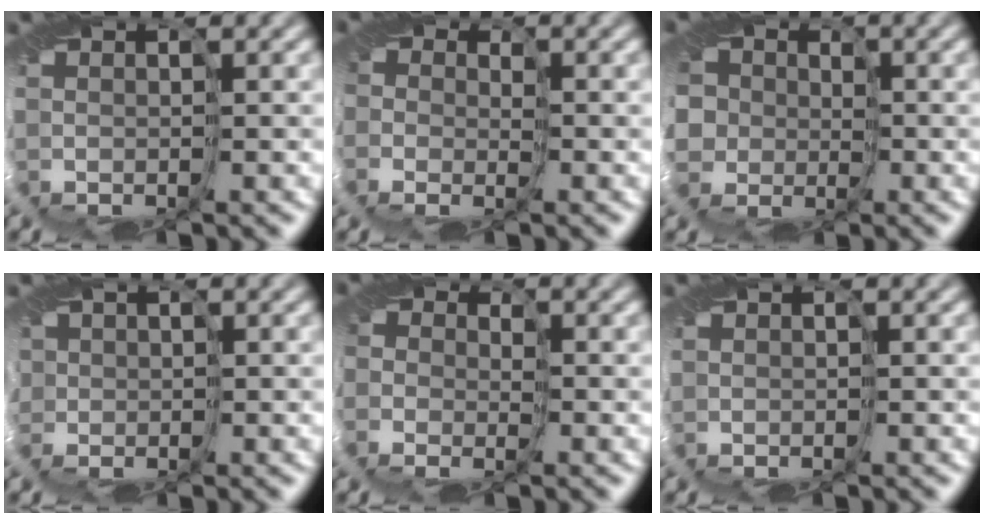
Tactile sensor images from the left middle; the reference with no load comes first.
{"total": 1.7, "force": [-0.9, 1.4, -0.4], "torque": [0.021, -0.013, -0.024]}
{"total": 6.0, "force": [0.1, 5.5, 2.2], "torque": [-0.049, 0.005, -0.050]}
{"total": 1.1, "force": [0.0, 1.1, 0.0], "torque": [0.003, -0.007, -0.009]}
{"total": 2.2, "force": [-0.7, 2.0, 0.1], "torque": [0.018, -0.009, -0.030]}
{"total": 0.0}